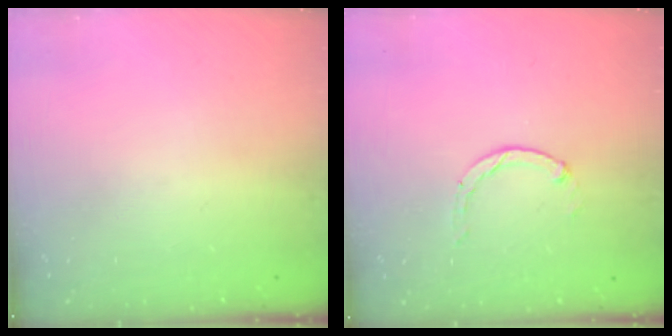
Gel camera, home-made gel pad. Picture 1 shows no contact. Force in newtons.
{"total": 0.8, "press": 0.7, "slide": 0.2}